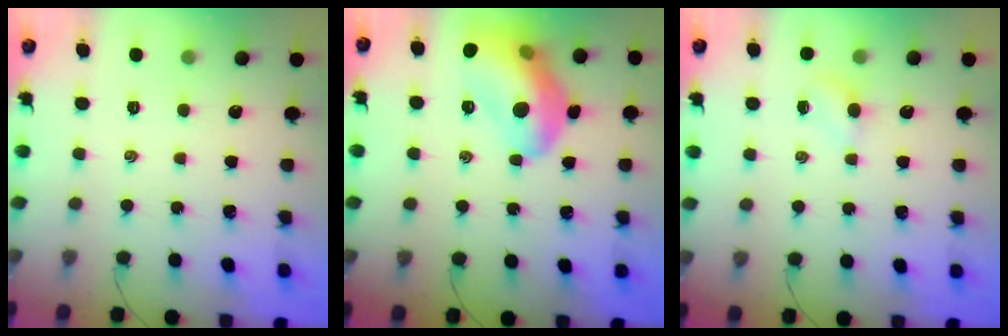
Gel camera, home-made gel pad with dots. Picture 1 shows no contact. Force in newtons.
{"total": 16.4, "press": 16.3, "slide": 2.4}
{"total": 2.9, "press": 2.8, "slide": 0.9}